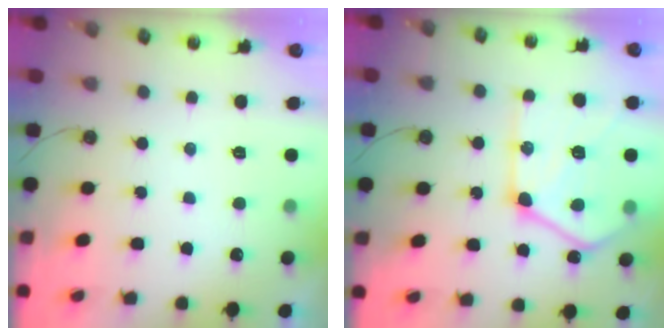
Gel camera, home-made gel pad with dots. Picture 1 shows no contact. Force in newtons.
{"total": 21.8, "press": 21.6, "slide": 2.2}